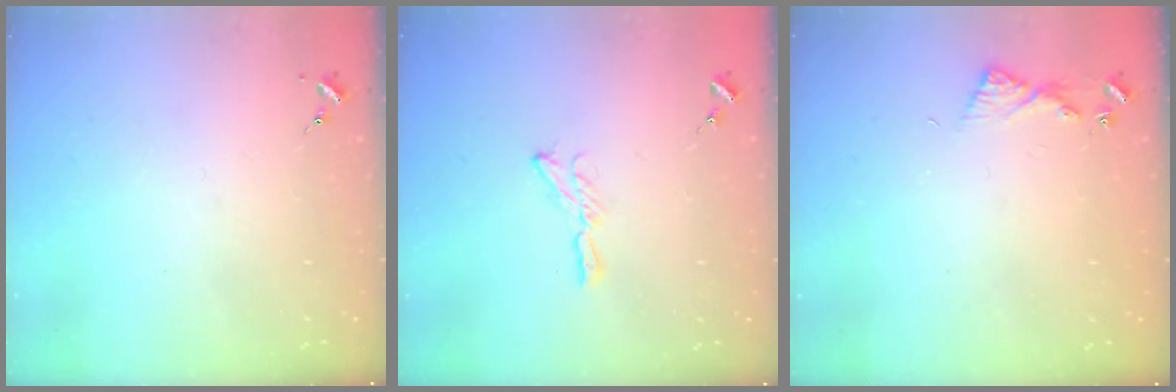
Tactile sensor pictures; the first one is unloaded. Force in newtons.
{"total": 6.5, "press": 6.5, "slide": 0.3}
{"total": 6.1, "press": 6.1, "slide": 0.6}